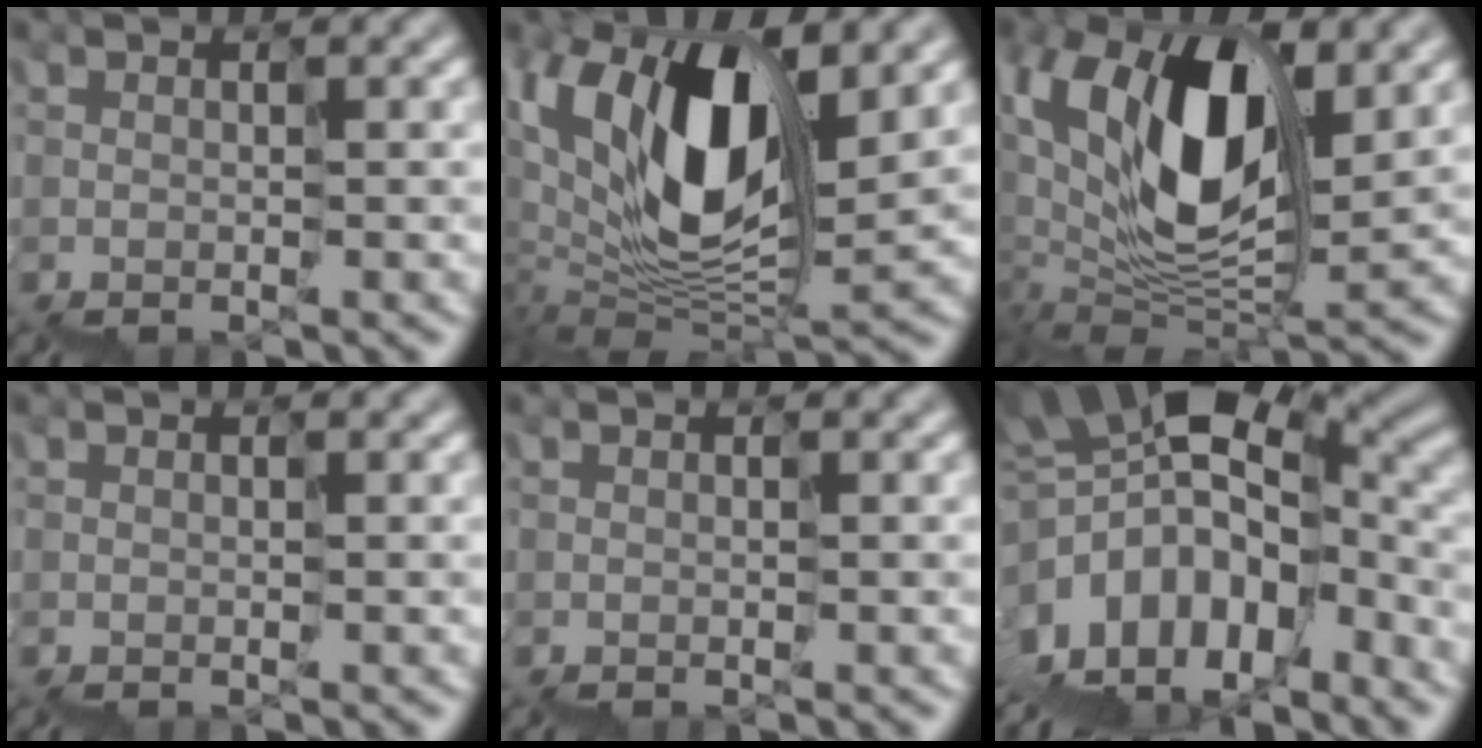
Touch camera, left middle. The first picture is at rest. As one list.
[{"total": 11.0, "force": [4.4, 5.8, 8.2], "torque": [-0.183, 0.003, 0.090]}, {"total": 12.0, "force": [3.7, 6.6, 9.3], "torque": [-0.212, 0.006, 0.071]}, {"total": 0.0}, {"total": 0.0}, {"total": 12.4, "force": [-2.8, 8.3, 8.8], "torque": [-0.188, 0.013, -0.032]}]